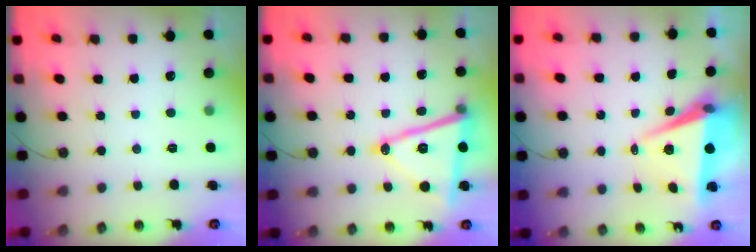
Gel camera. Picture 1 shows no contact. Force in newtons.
{"total": 15.7, "press": 15.2, "slide": 3.9}
{"total": 7.6, "press": 6.2, "slide": 4.4}